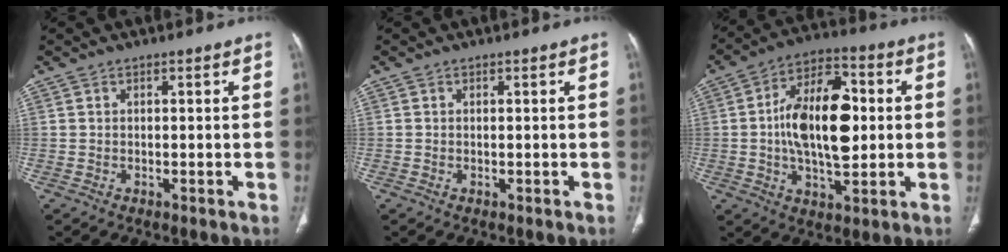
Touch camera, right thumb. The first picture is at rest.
{"total": 0.0}
{"total": 17.0, "force": [0.7, 8.6, 14.6], "torque": [-0.228, 0.013, 0.006]}